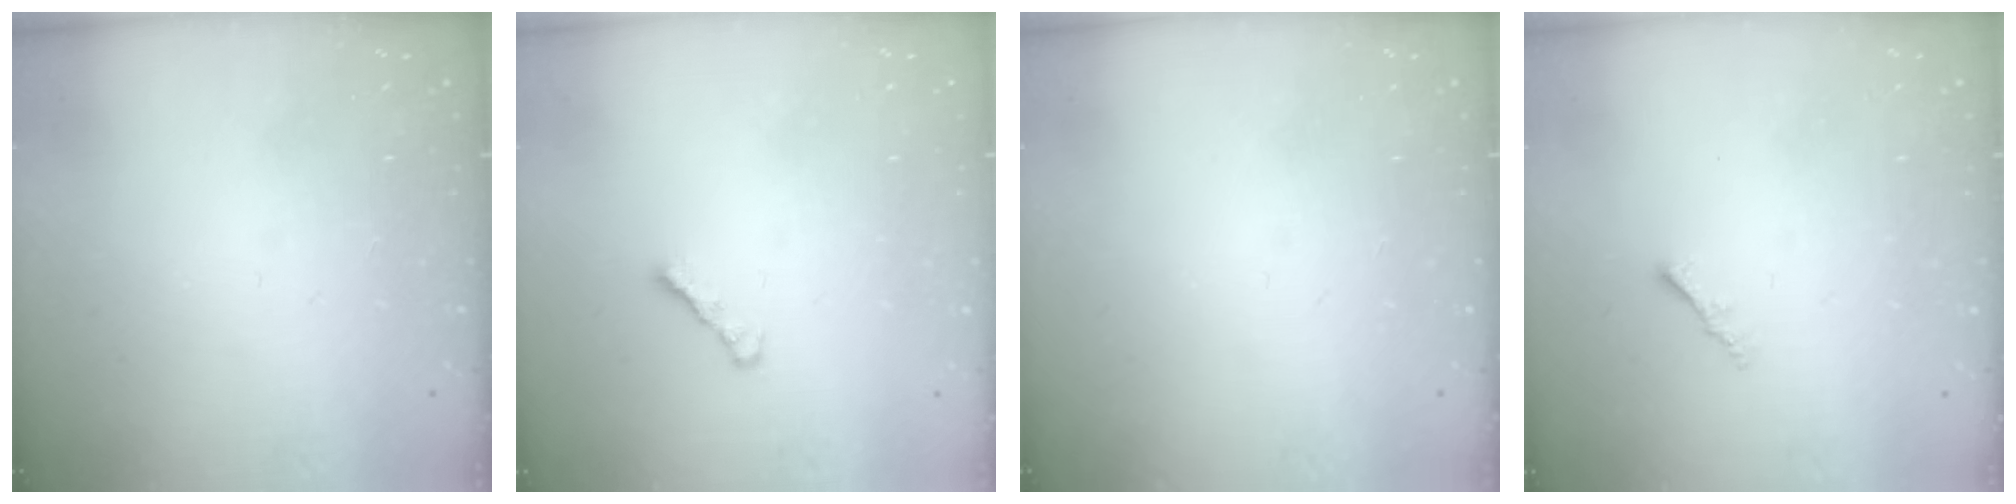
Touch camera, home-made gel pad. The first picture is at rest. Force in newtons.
{"total": 2.5, "press": 2.4, "slide": 0.6}
{"total": 0.0}
{"total": 1.0, "press": 1.0, "slide": 0.4}